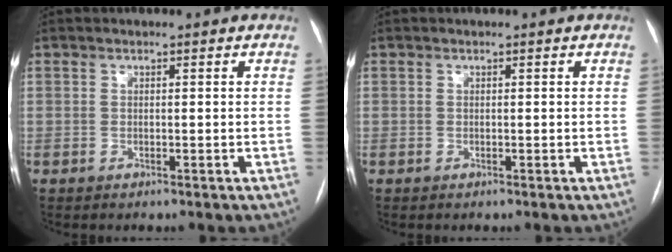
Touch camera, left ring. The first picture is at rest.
{"total": 0.0}